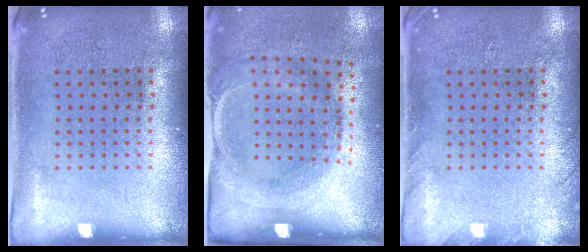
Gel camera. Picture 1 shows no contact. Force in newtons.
{"total": 1.8, "press": 1.2, "slide": 1.4}
{"total": 1.1, "press": 1.1, "slide": 0.1}